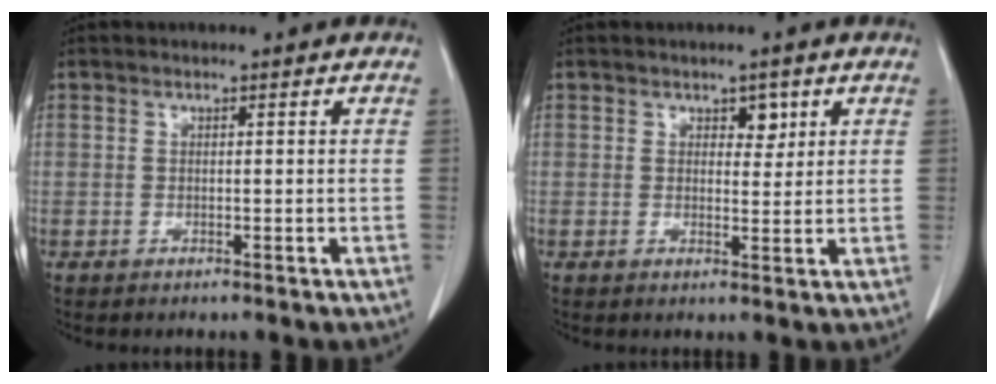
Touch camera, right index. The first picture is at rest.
{"total": 2.5, "force": [1.3, 1.5, 1.5], "torque": [-0.013, -0.001, 0.019]}